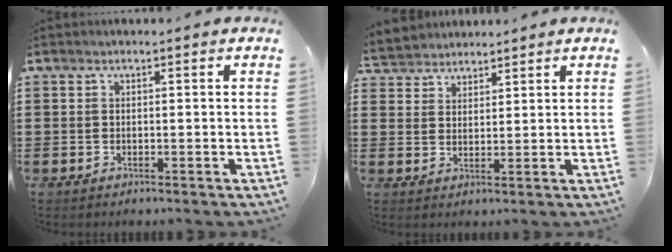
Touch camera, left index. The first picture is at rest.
{"total": 3.0, "force": [2.8, 1.0, -0.6], "torque": [-0.002, -0.005, 0.052]}